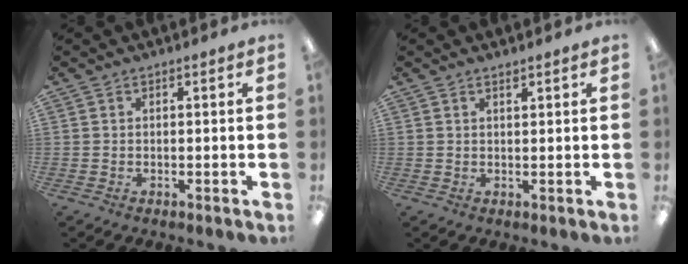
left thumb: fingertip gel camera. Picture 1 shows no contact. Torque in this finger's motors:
{"motor_torque": [-0.08, -0.11, -0.06, -0.04, -0.02]}